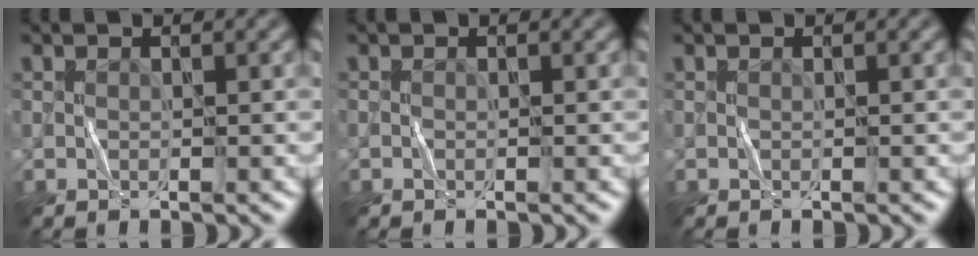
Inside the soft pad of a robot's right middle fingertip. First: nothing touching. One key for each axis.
{"total": 0.0}
{"total": 0.0}